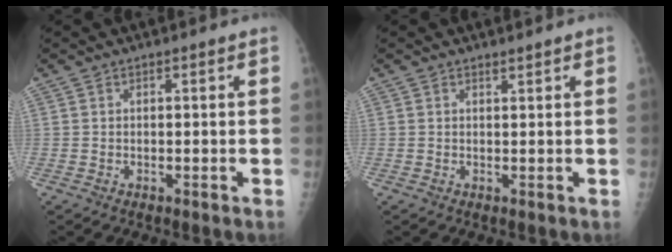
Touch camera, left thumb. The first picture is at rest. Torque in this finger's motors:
{"motor_torque": [-0.33, 0.21, 0.12, 0.04, 0.00]}